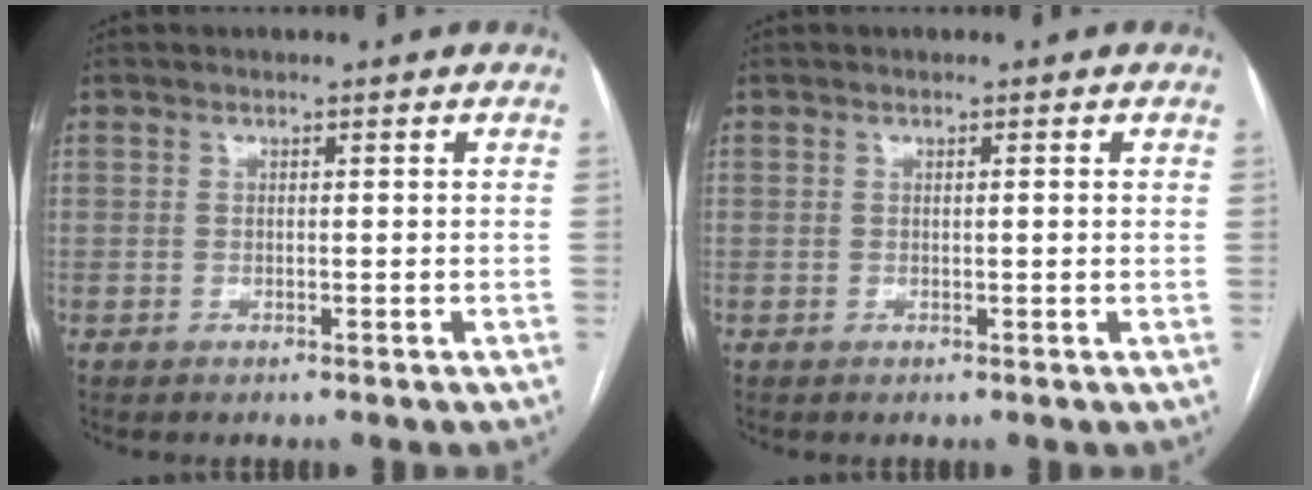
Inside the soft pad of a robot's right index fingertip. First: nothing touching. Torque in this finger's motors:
{"motor_torque": [-0.10, 0.11, -0.02, -0.01]}